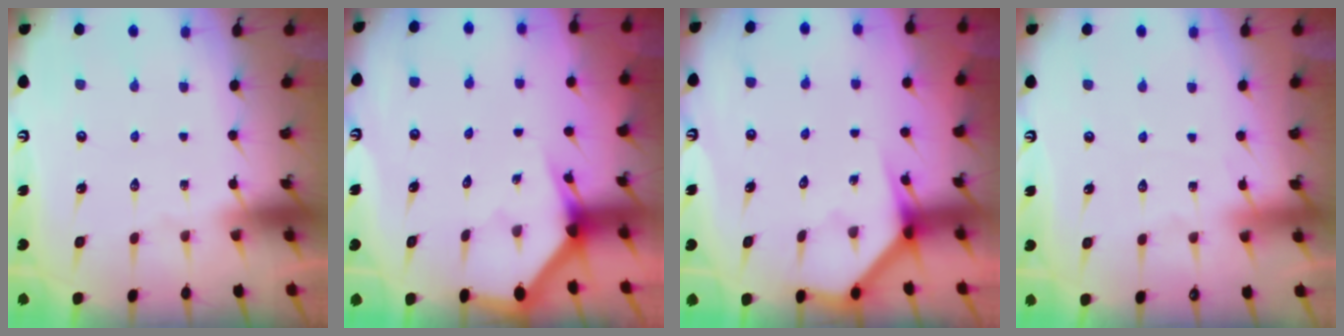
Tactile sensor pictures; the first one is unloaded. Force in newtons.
{"total": 3.0, "press": 3.0, "slide": 0.1}
{"total": 3.6, "press": 3.6, "slide": 0.2}
{"total": 2.5, "press": 2.5, "slide": 0.3}